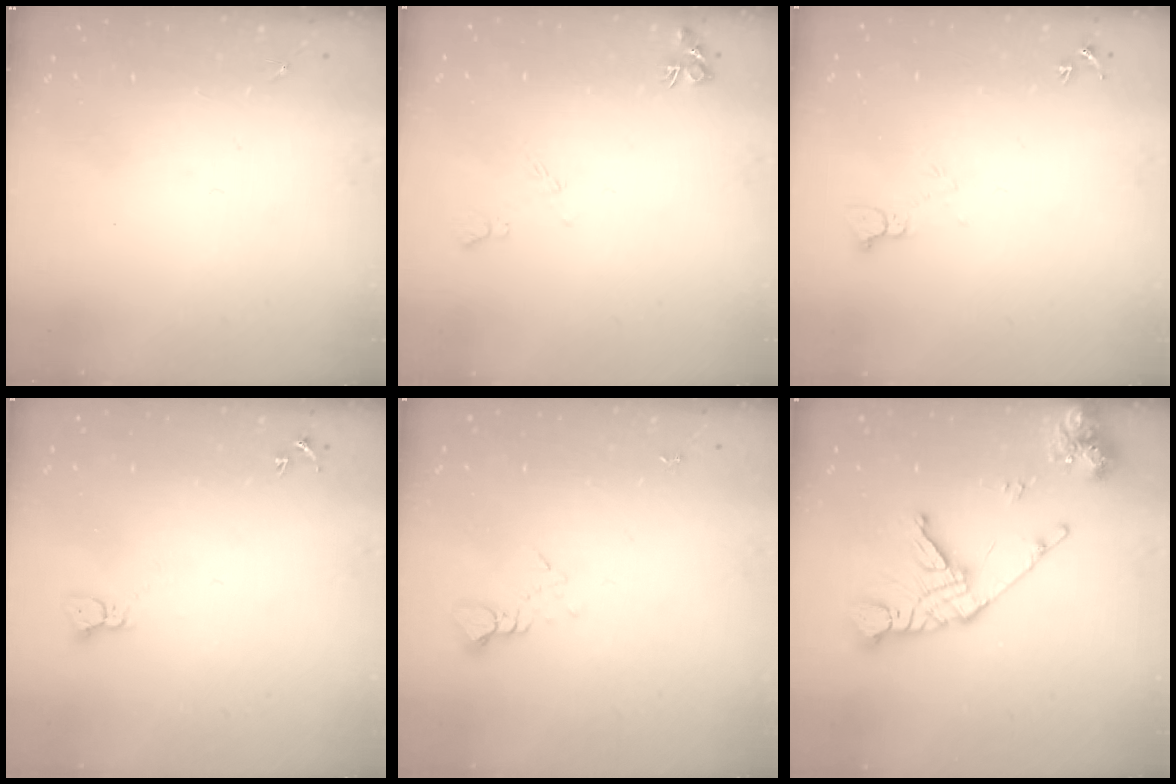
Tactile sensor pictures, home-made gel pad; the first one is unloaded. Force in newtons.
{"total": 5.8, "press": 5.8, "slide": 0.8}
{"total": 4.4, "press": 4.3, "slide": 0.4}
{"total": 2.3, "press": 2.3, "slide": 0.3}
{"total": 3.9, "press": 3.9, "slide": 0.3}
{"total": 16.6, "press": 16.5, "slide": 2.0}